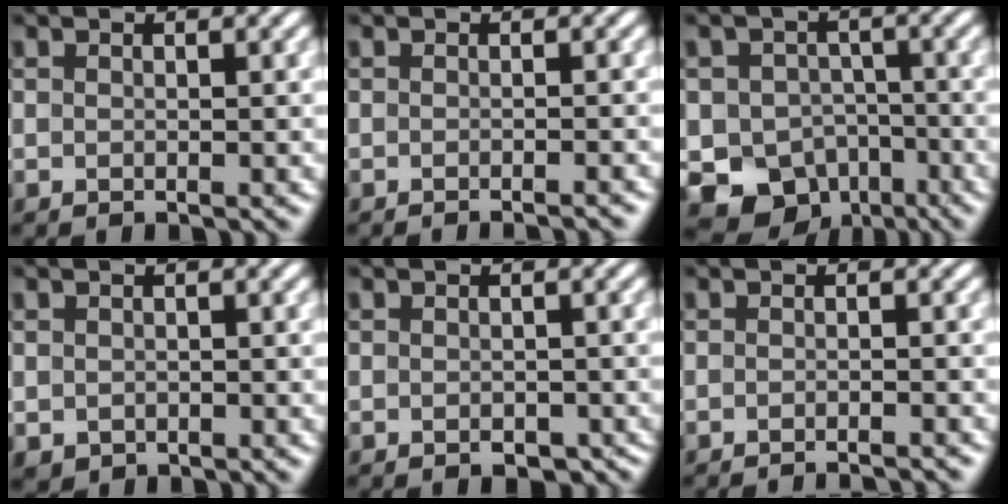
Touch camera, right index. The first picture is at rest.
{"total": 1.3, "force": [-1.3, -0.2, 0.3], "torque": [-0.005, -0.001, -0.019]}
{"total": 19.0, "force": [-8.2, 16.3, 5.2], "torque": [-0.150, -0.102, -0.122]}
{"total": 2.2, "force": [-0.7, 2.0, 0.6], "torque": [-0.023, -0.022, 0.003]}
{"total": 1.8, "force": [-1.4, 0.8, 0.6], "torque": [-0.009, -0.012, -0.016]}
{"total": 2.1, "force": [-2.1, -0.1, 0.2], "torque": [-0.006, -0.010, -0.028]}